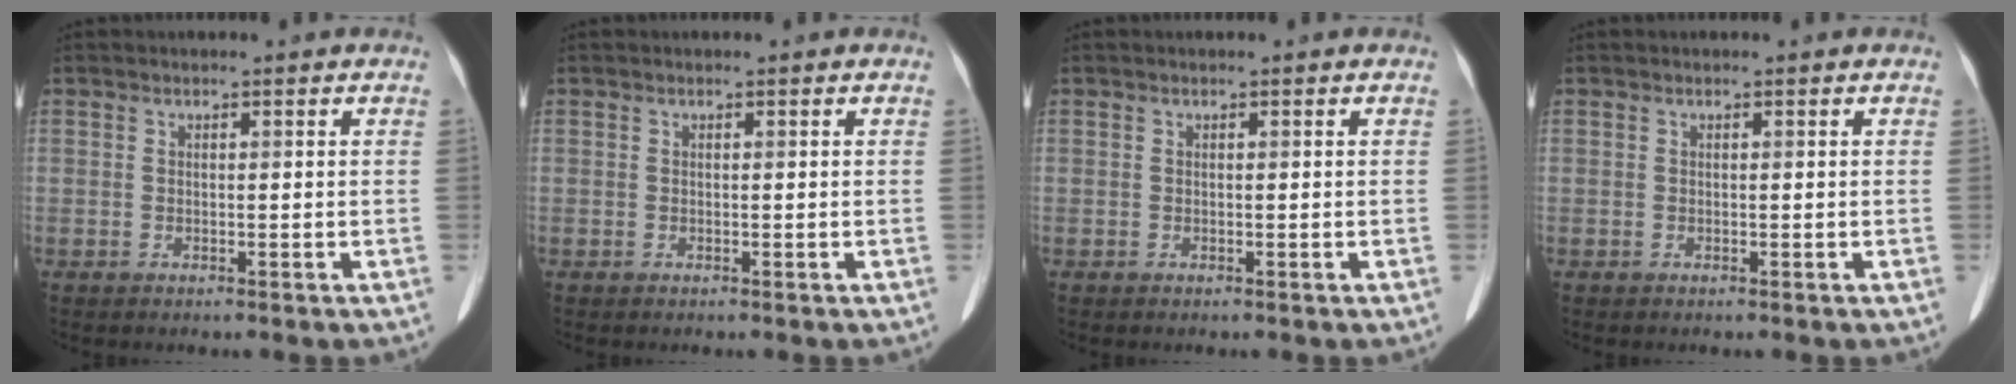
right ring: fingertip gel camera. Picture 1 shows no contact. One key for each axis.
{"total": 0.0}
{"total": 0.0}
{"total": 0.0}